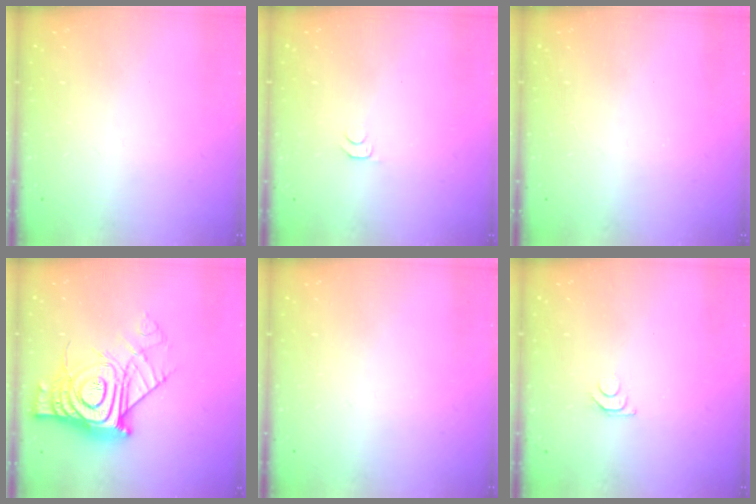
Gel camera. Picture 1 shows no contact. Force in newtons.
{"total": 3.5, "press": 3.4, "slide": 0.4}
{"total": 1.6, "press": 1.6, "slide": 0.2}
{"total": 19.3, "press": 19.2, "slide": 1.7}
{"total": 0.0}
{"total": 5.9, "press": 5.8, "slide": 0.6}